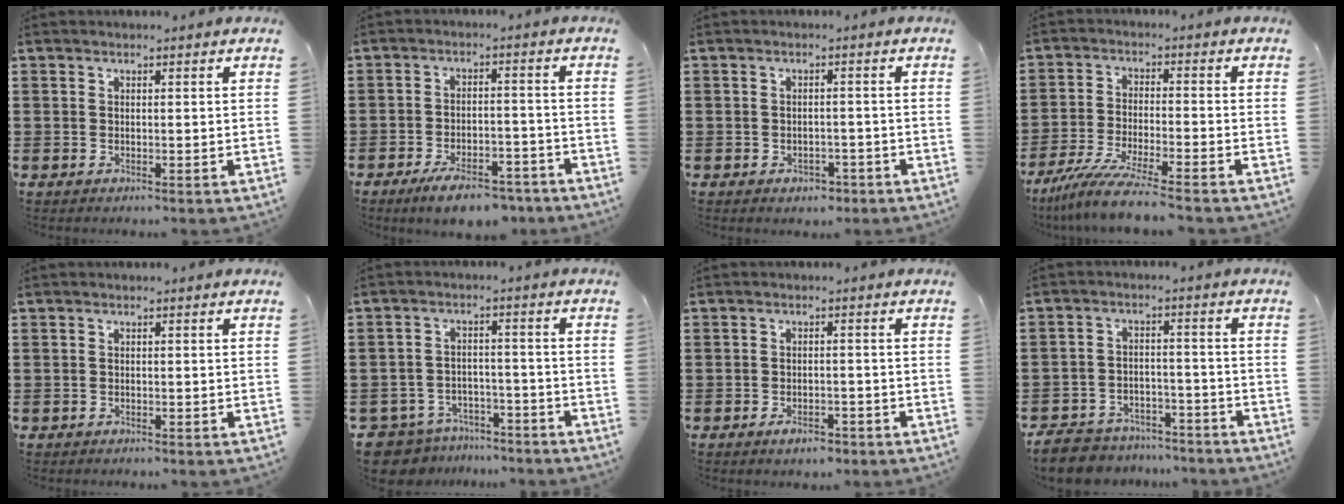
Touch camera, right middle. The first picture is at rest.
{"total": 6.5, "force": [-5.5, 1.3, 3.1], "torque": [-0.051, 0.003, -0.100]}
{"total": 1.7, "force": [-1.4, 1.0, 0.3], "torque": [-0.015, -0.005, -0.029]}
{"total": 7.8, "force": [-6.8, -0.4, 3.7], "torque": [-0.080, -0.016, -0.130]}
{"total": 0.5, "force": [-0.5, 0.1, 0.0], "torque": [-0.001, -0.001, -0.010]}
{"total": 5.9, "force": [-5.8, 1.4, 0.5], "torque": [-0.038, 0.006, -0.124]}
{"total": 2.5, "force": [-2.0, 0.8, 1.3], "torque": [-0.024, -0.002, -0.036]}
{"total": 7.0, "force": [-6.7, 1.5, 1.1], "torque": [-0.030, 0.011, -0.133]}